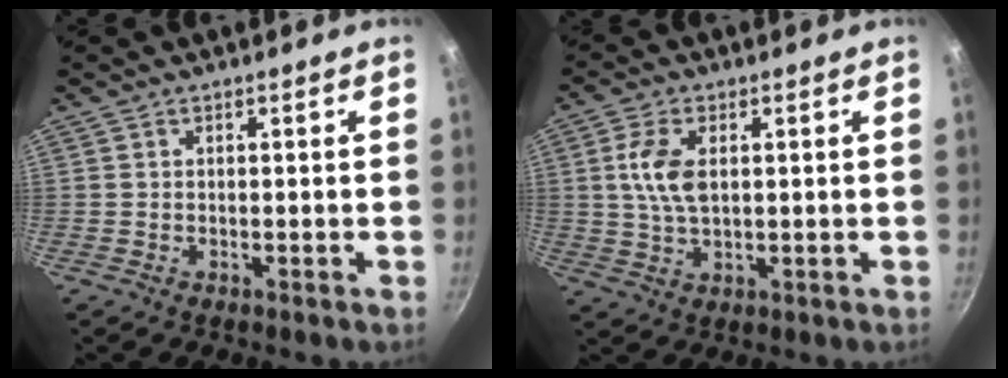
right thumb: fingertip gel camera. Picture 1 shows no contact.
{"total": 7.5, "force": [1.4, 4.1, 6.2], "torque": [-0.119, 0.001, 0.026]}